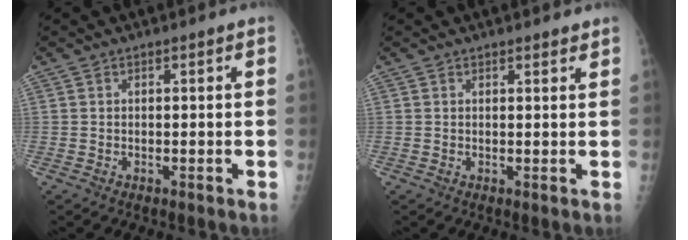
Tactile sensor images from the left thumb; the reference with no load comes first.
{"total": 1.3, "force": [1.1, 0.5, 0.6], "torque": [-0.002, -0.004, 0.013]}